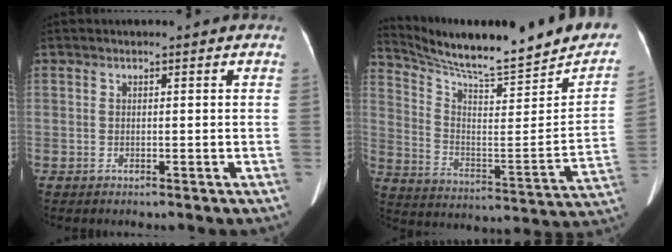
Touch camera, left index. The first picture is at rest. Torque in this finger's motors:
{"motor_torque": [-0.93, -1.22, -0.14, 0.00]}